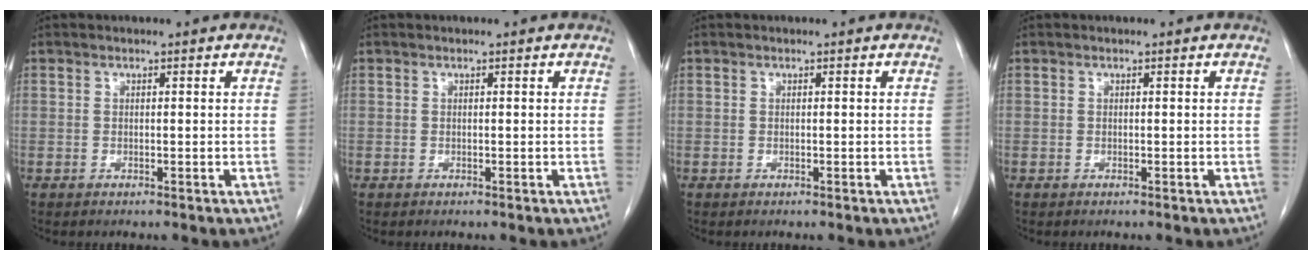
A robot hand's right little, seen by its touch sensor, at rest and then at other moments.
{"total": 0.0}
{"total": 0.0}
{"total": 0.0}